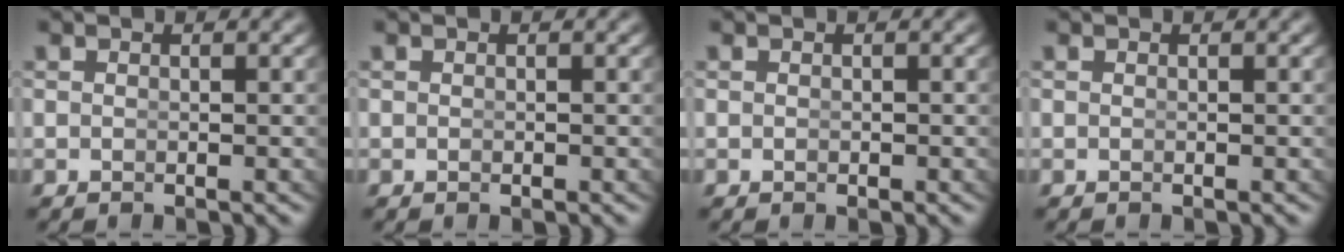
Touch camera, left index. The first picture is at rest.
{"total": 0.0}
{"total": 0.0}
{"total": 0.0}